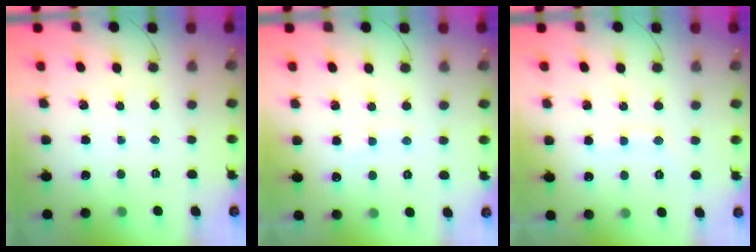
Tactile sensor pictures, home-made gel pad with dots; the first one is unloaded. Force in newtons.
{"total": 6.5, "press": 6.4, "slide": 1.4}
{"total": 7.4, "press": 7.2, "slide": 1.5}